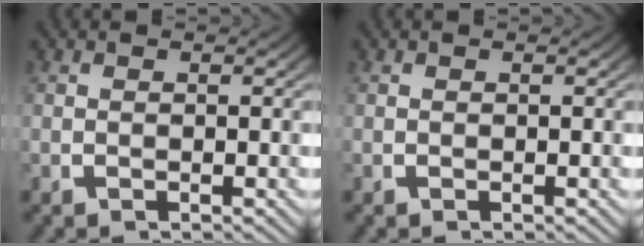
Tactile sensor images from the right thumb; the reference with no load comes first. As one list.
[{"total": 0.0}]